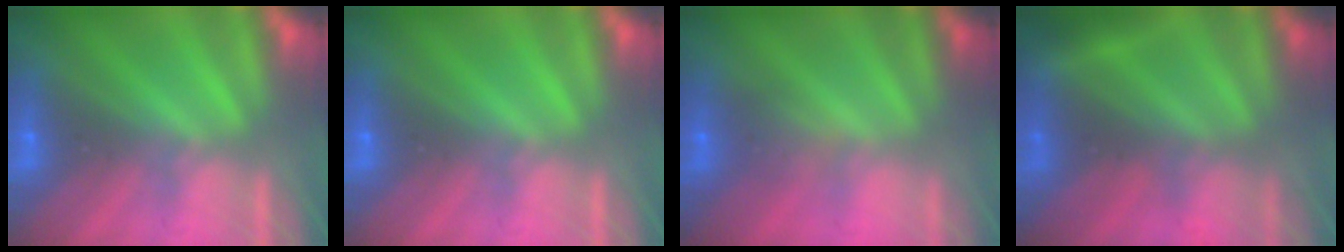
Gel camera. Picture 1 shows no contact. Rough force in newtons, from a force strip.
{"total": 0.0}
{"total": 1.4}
{"total": 6.9}